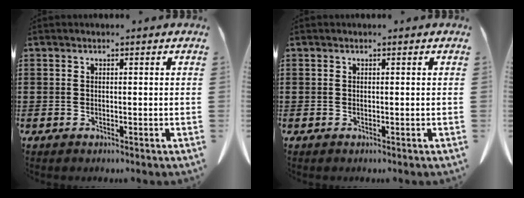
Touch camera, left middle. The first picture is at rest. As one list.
[{"total": 0.0}]